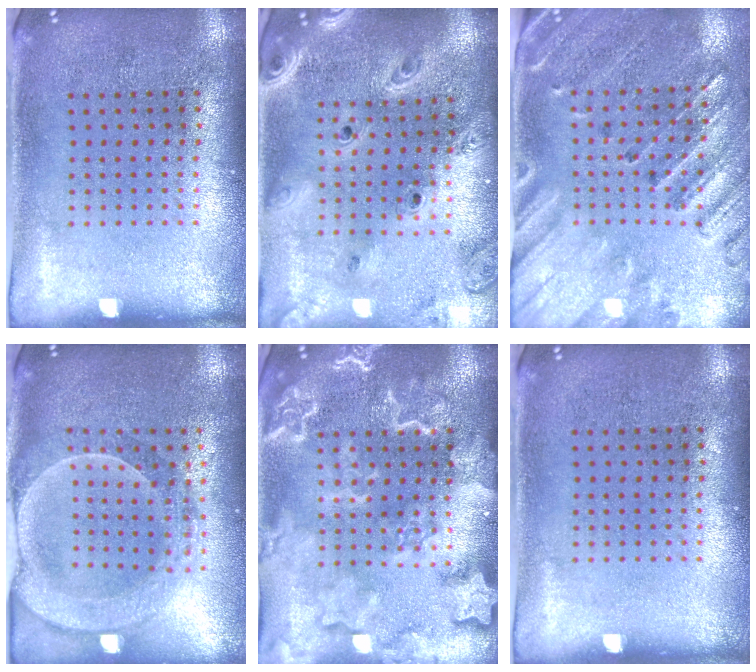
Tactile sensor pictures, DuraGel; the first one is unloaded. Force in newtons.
{"total": 2.9, "press": 2.5, "slide": 1.6}
{"total": 2.6, "press": 2.2, "slide": 1.3}
{"total": 2.2, "press": 2.0, "slide": 0.9}
{"total": 4.7, "press": 4.6, "slide": 0.6}
{"total": 0.0}